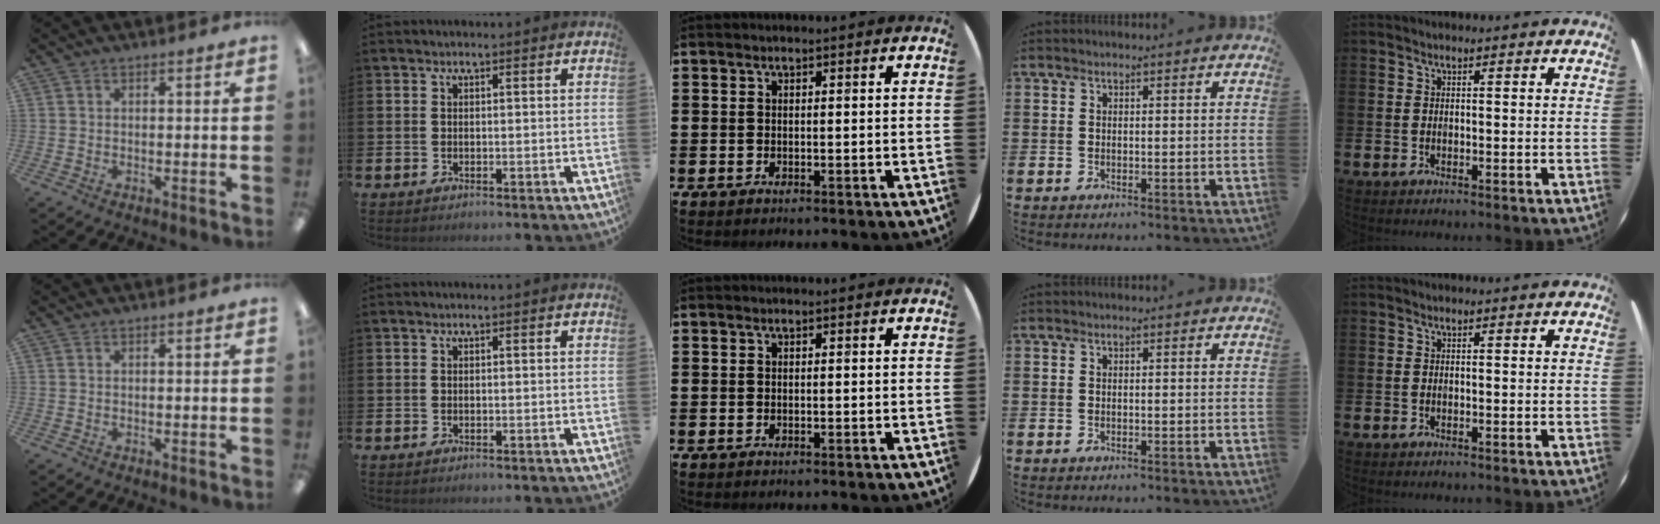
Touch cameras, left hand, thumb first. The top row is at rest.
{}